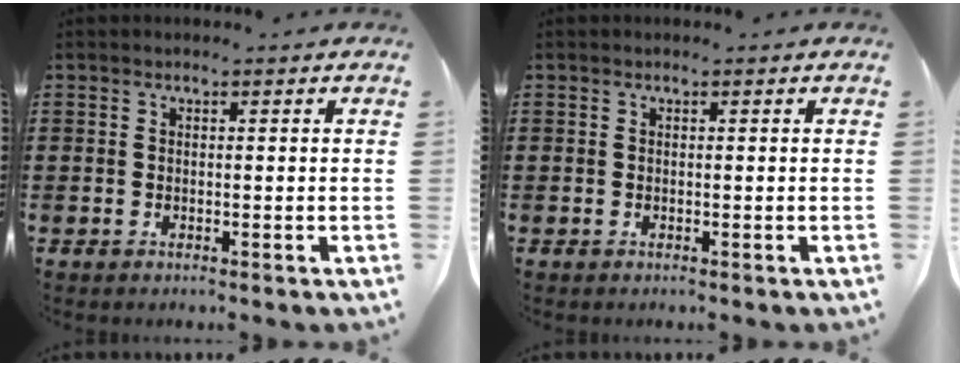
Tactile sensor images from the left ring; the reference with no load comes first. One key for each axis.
{"total": 0.0}